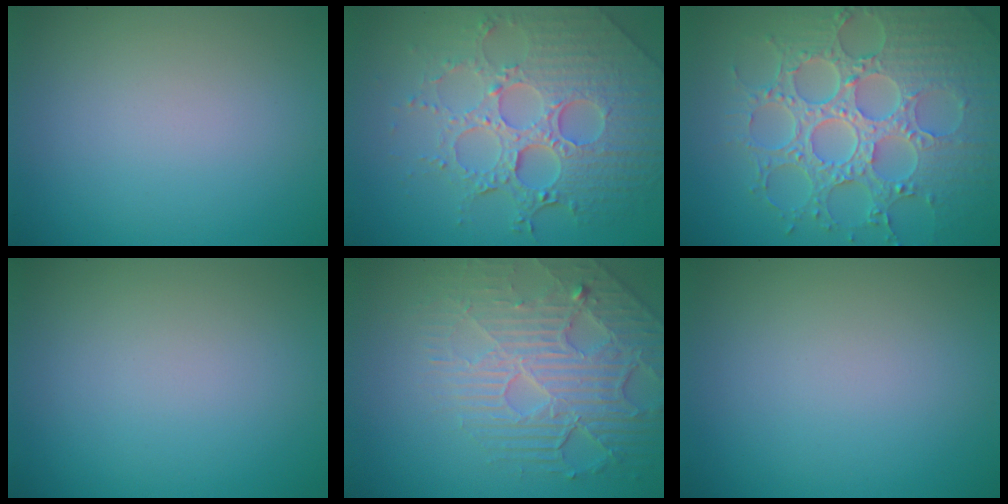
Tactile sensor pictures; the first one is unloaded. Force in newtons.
{"total": 8.2, "press": 6.0, "slide": 5.6}
{"total": 8.8, "press": 6.6, "slide": 5.7}
{"total": 0.0}
{"total": 5.3, "press": 4.6, "slide": 2.6}
{"total": 0.0}